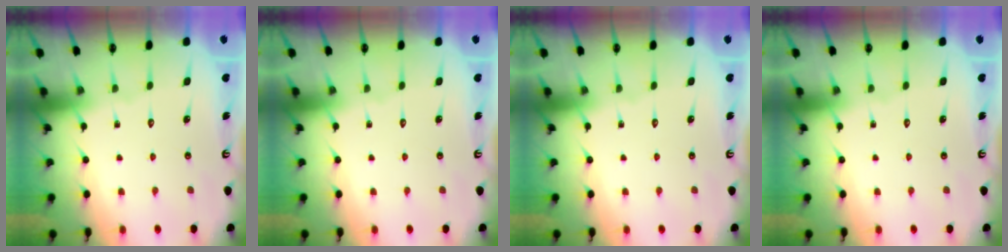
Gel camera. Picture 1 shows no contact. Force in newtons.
{"total": 0.0}
{"total": 0.0}
{"total": 0.0}